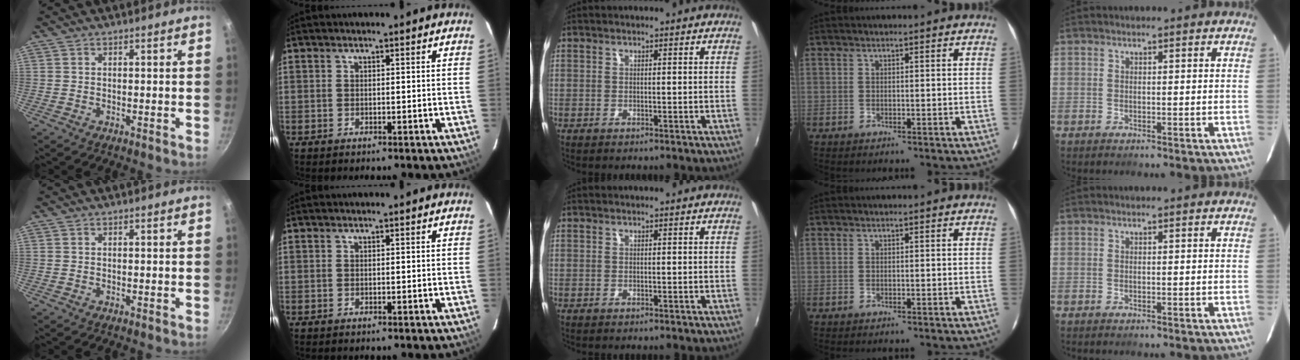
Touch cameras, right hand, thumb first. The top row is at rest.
{}